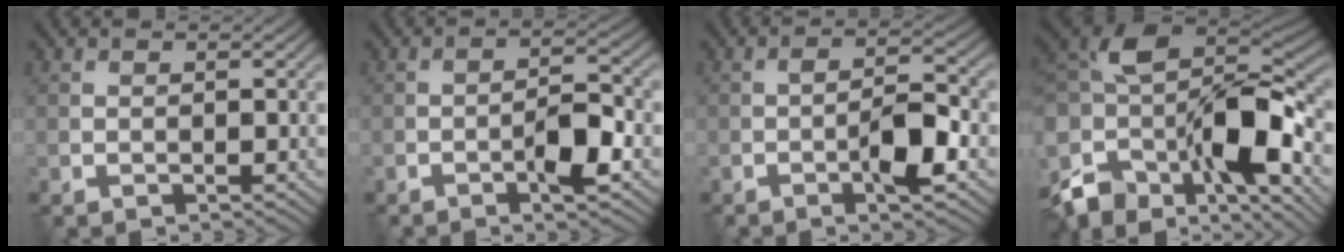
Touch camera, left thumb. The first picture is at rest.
{"total": 4.7, "force": [-2.1, 1.2, 4.0], "torque": [-0.067, 0.008, -0.042]}
{"total": 5.4, "force": [-2.2, 1.4, 4.7], "torque": [-0.083, 0.009, -0.043]}
{"total": 15.2, "force": [-4.0, 8.0, 12.2], "torque": [-0.251, 0.005, -0.083]}